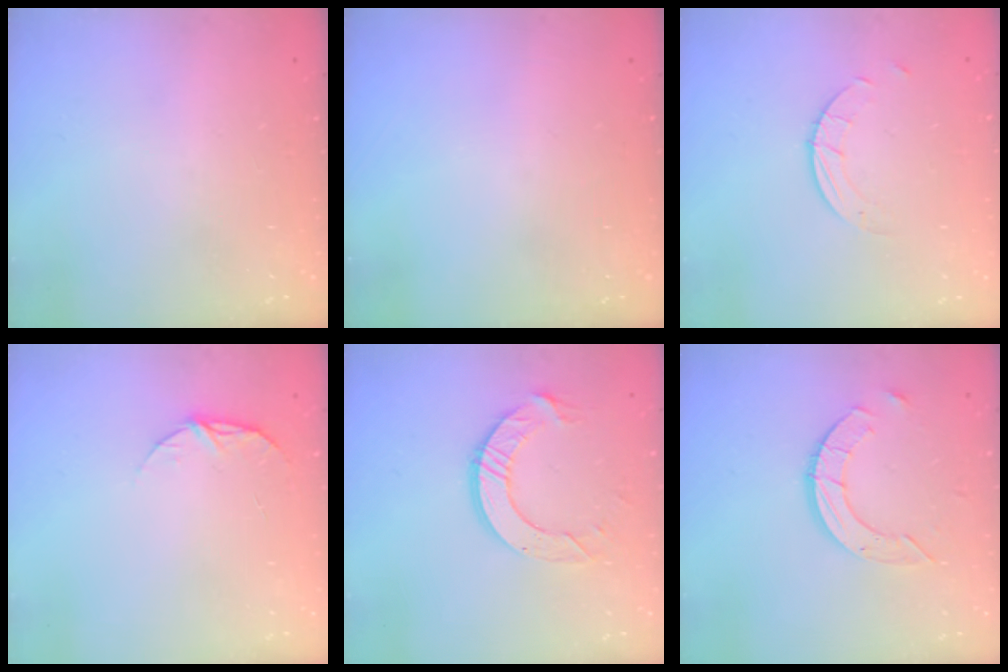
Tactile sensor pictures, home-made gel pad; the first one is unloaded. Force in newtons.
{"total": 0.0}
{"total": 2.6, "press": 2.6, "slide": 0.2}
{"total": 6.6, "press": 6.5, "slide": 0.6}
{"total": 9.7, "press": 9.7, "slide": 0.8}
{"total": 9.0, "press": 9.0, "slide": 0.7}